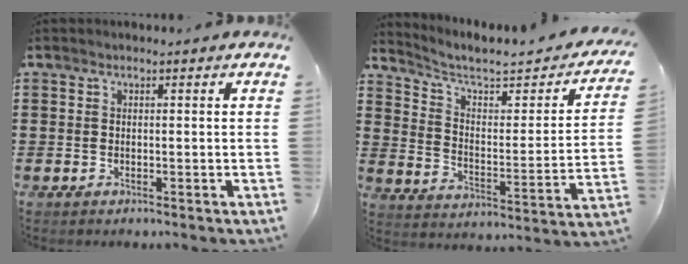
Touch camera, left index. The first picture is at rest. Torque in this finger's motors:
{"motor_torque": [2.14, 0.00, 0.02, 0.00]}